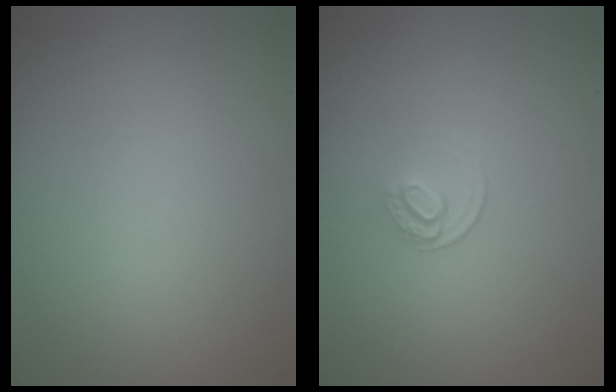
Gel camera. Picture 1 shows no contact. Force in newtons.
{"total": 1.2, "press": 0.8, "slide": 0.9}